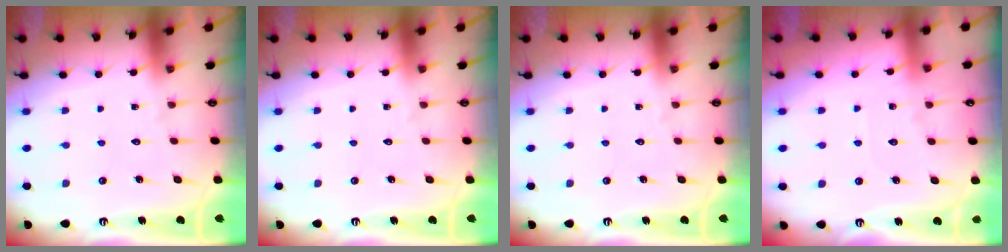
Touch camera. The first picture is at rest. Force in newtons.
{"total": 0.0}
{"total": 0.0}
{"total": 3.5, "press": 3.5, "slide": 0.5}